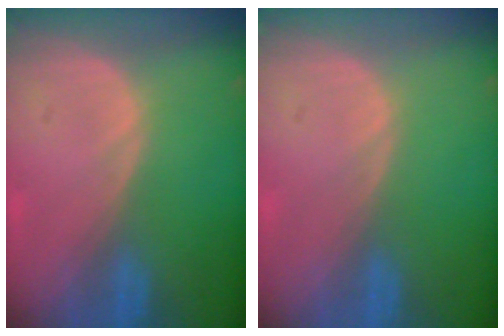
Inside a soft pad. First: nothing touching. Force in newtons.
{"total": 0.0}